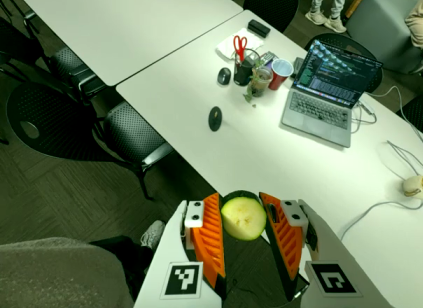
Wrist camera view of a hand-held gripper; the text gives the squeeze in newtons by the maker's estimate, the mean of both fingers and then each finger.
{"total": 8.4, "left": 7.7, "right": 9.0}